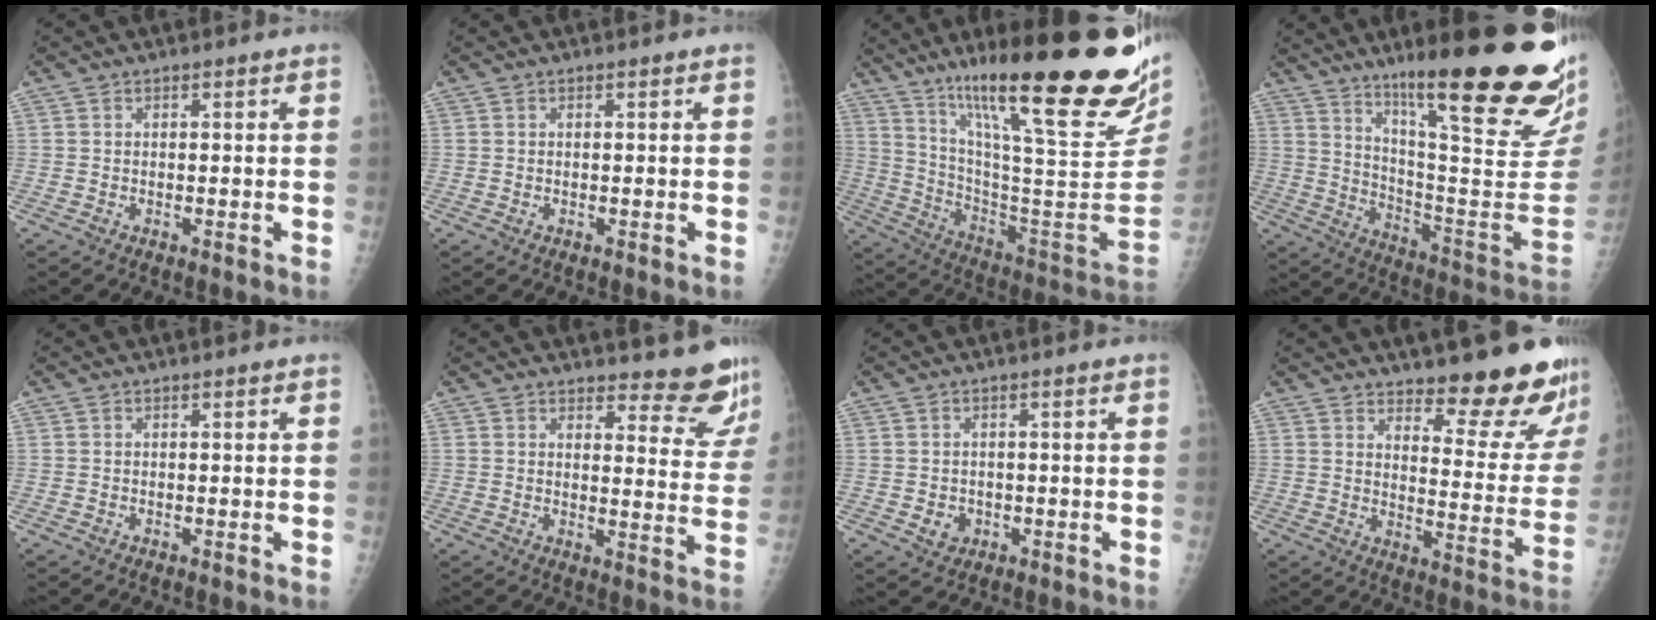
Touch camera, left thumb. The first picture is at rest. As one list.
[{"total": 0.0}, {"total": 33.7, "force": [21.4, 5.5, 25.5], "torque": [-0.327, -0.084, 0.337]}, {"total": 29.1, "force": [19.0, 4.0, 21.8], "torque": [-0.270, -0.100, 0.285]}, {"total": 0.0}, {"total": 11.4, "force": [10.7, 2.7, 2.8], "torque": [0.002, -0.103, 0.111]}, {"total": 2.7, "force": [-0.5, 2.4, 1.2], "torque": [-0.008, 0.001, 0.000]}, {"total": 16.3, "force": [14.1, 3.7, 7.3], "torque": [-0.048, -0.128, 0.180]}]